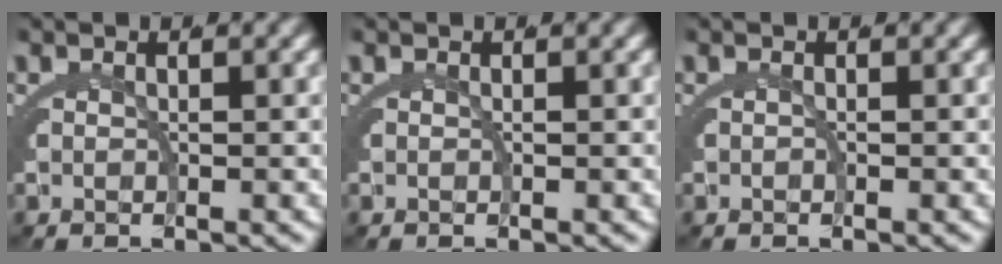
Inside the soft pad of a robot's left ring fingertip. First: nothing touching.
{"total": 0.0}
{"total": 0.0}